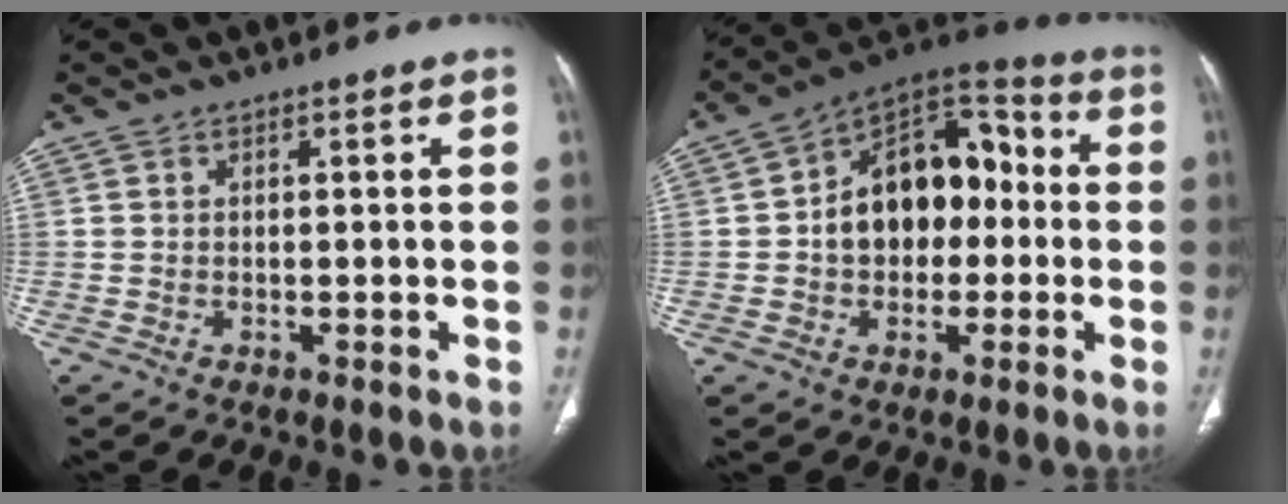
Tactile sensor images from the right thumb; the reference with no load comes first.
{"total": 17.4, "force": [-0.1, 11.9, 12.7], "torque": [-0.145, 0.047, -0.011]}